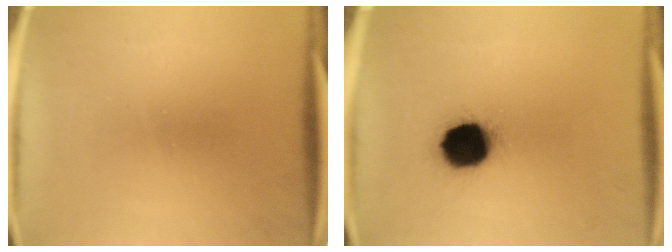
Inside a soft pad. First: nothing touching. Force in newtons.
{"total": 14.4}